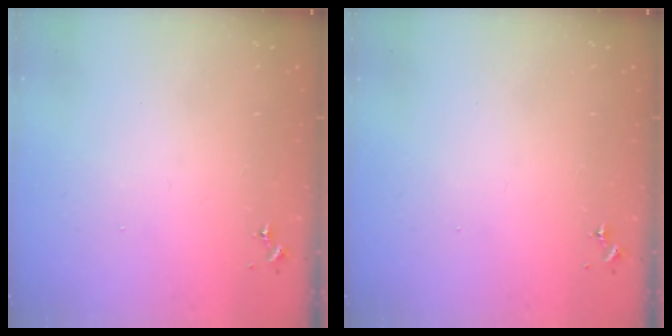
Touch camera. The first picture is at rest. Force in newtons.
{"total": 0.0}